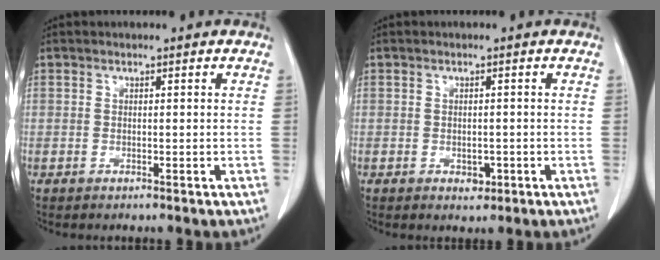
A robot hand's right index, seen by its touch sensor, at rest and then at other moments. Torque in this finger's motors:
{"motor_torque": [0.01, -0.02, 0.02, 0.00]}